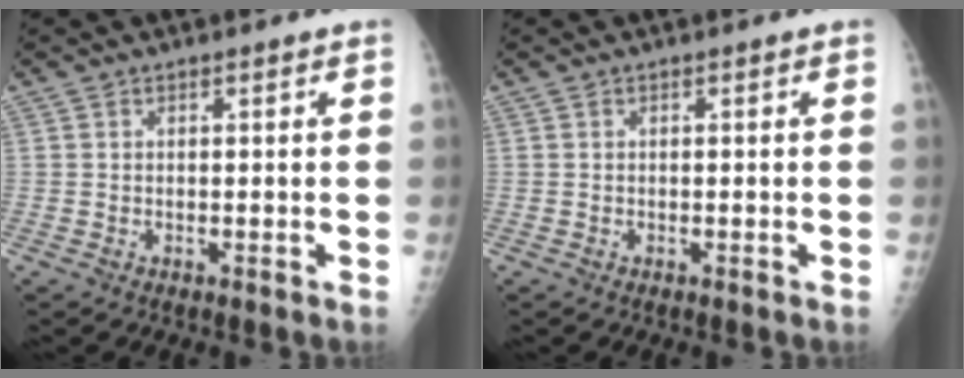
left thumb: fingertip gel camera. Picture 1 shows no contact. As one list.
[{"total": 0.0}]